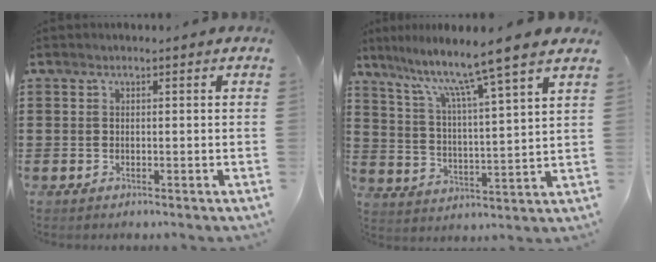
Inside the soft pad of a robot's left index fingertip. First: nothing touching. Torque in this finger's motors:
{"motor_torque": [2.14, 0.00, 0.91, 0.21]}